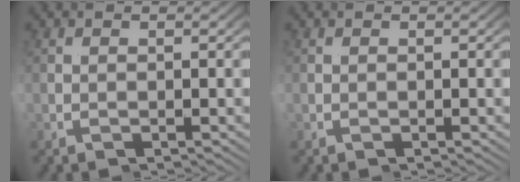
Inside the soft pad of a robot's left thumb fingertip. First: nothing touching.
{"total": 0.0}